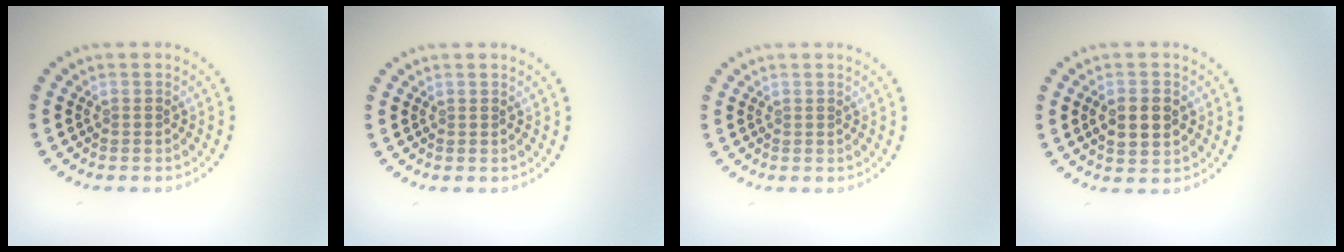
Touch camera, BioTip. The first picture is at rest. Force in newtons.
{"total": 0.0}
{"total": 0.0}
{"total": 4.0, "press": 4.0, "slide": 0.4}